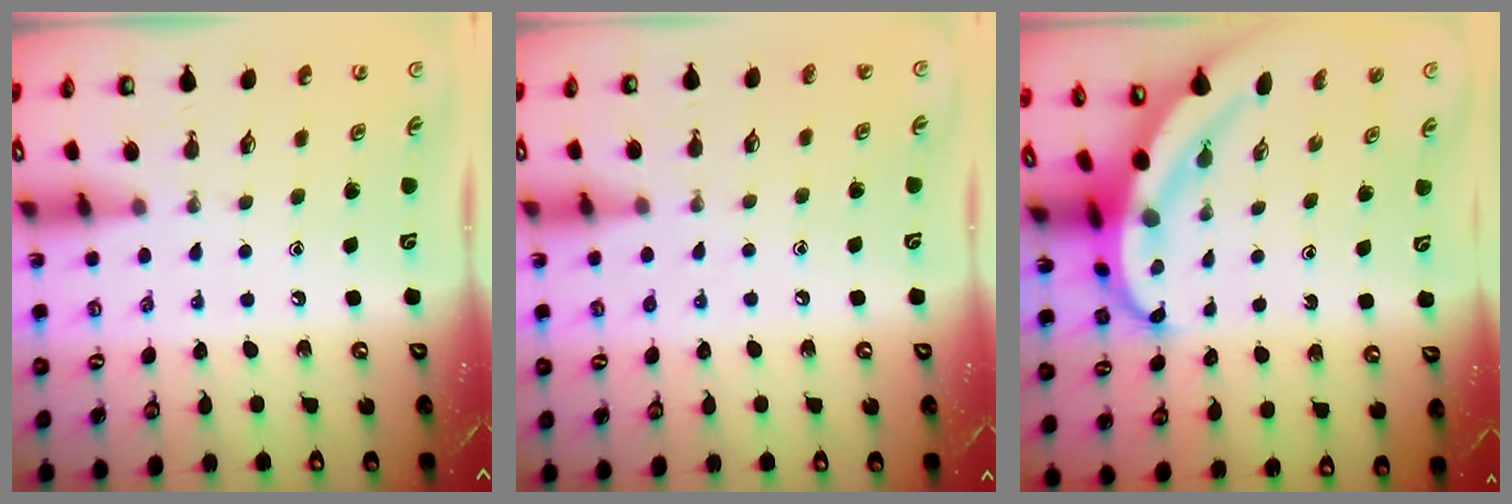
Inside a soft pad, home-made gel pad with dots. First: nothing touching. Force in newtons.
{"total": 3.8, "press": 3.8, "slide": 0.4}
{"total": 5.8, "press": 5.7, "slide": 0.7}